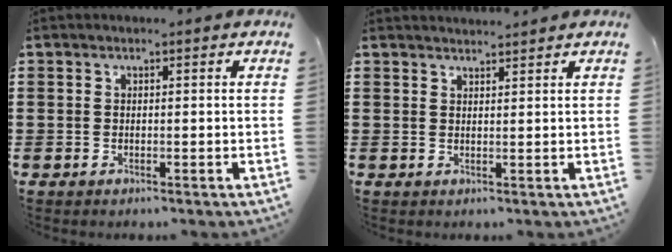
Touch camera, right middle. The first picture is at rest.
{"total": 1.7, "force": [1.6, 0.0, 0.1], "torque": [-0.005, 0.003, 0.032]}